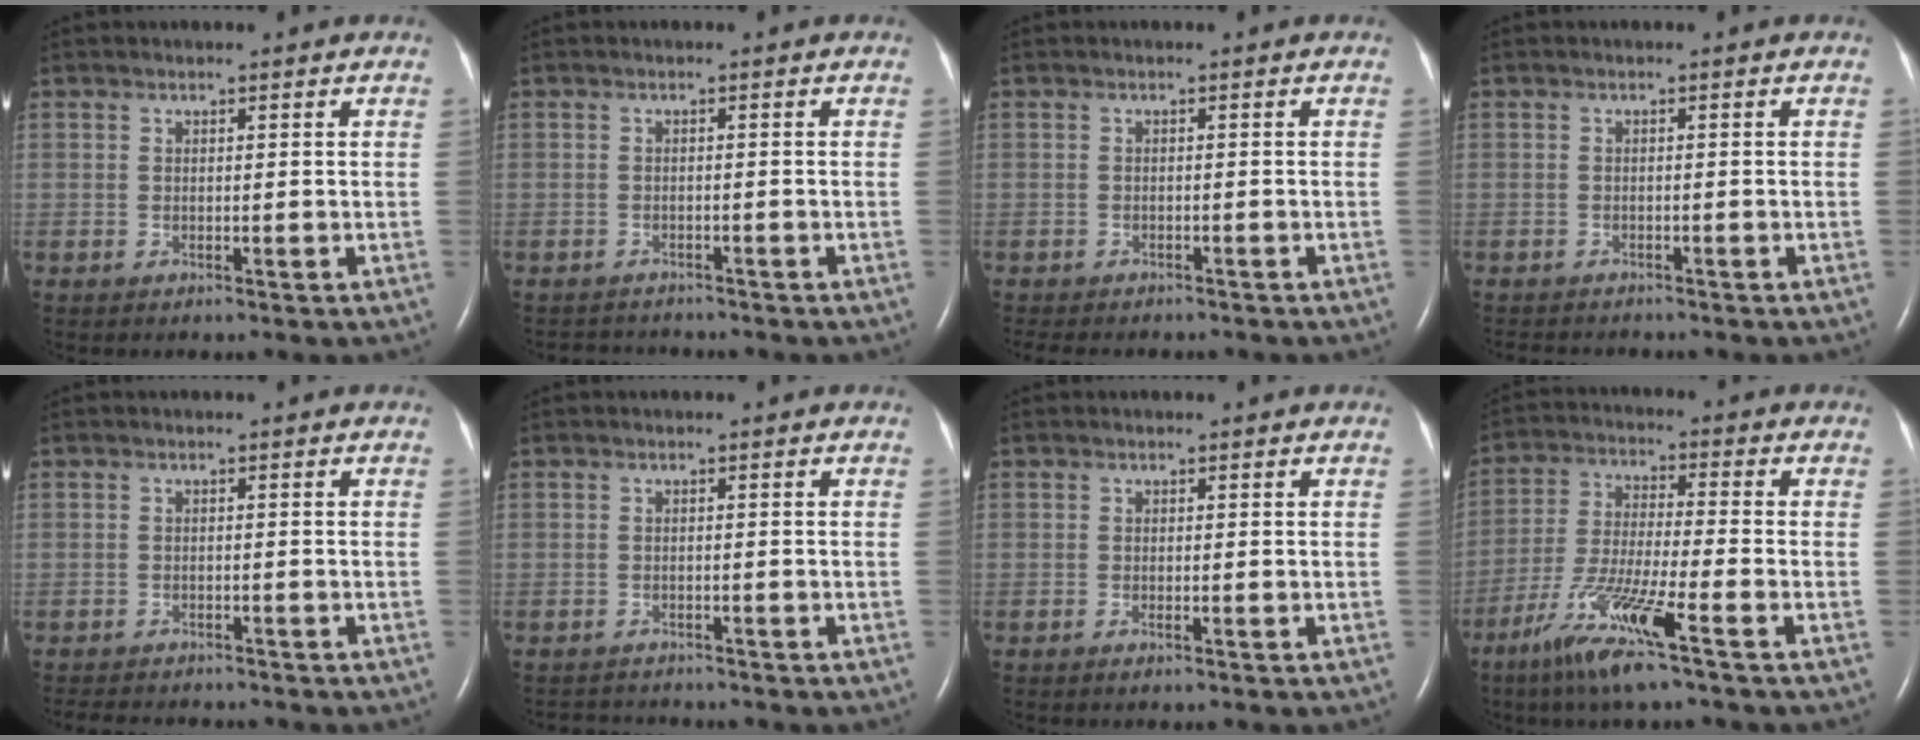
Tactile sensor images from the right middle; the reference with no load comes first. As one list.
[{"total": 3.3, "force": [-3.2, 0.7, 0.0], "torque": [-0.001, -0.007, -0.045]}, {"total": 7.9, "force": [-6.9, 2.4, 3.2], "torque": [-0.047, -0.001, -0.085]}, {"total": 4.2, "force": [-3.9, 1.0, 1.3], "torque": [-0.019, -0.007, -0.053]}, {"total": 7.6, "force": [-6.9, 1.8, 2.5], "torque": [-0.037, -0.006, -0.093]}, {"total": 2.6, "force": [-2.6, 0.2, -0.2], "torque": [0.002, -0.012, -0.039]}, {"total": 0.6, "force": [-0.4, 0.0, 0.4], "torque": [-0.012, -0.001, -0.006]}, {"total": 11.4, "force": [-6.8, -0.3, 9.2], "torque": [-0.192, -0.032, -0.135]}]